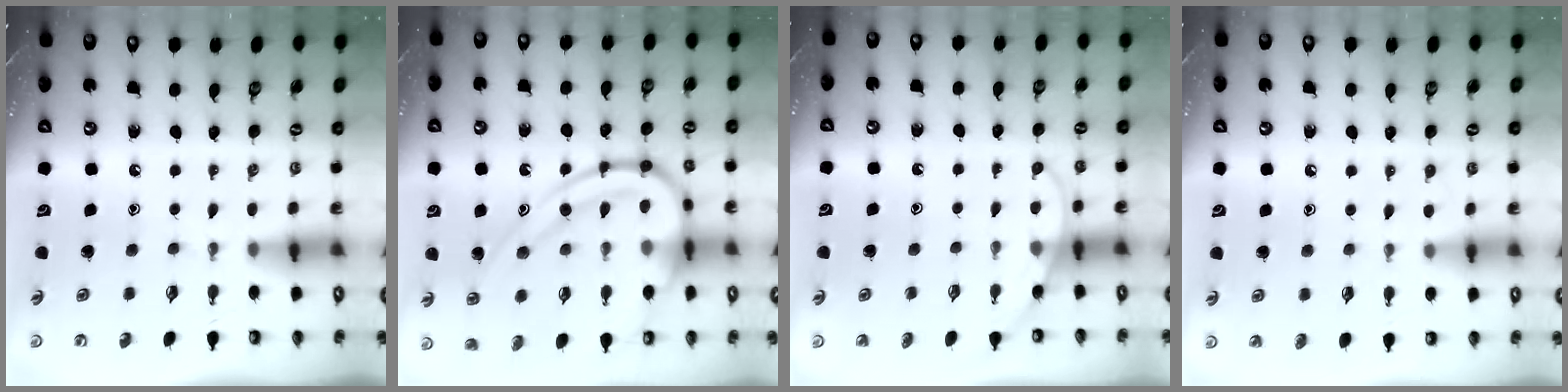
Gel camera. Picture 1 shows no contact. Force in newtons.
{"total": 18.1, "press": 18.0, "slide": 1.1}
{"total": 6.0, "press": 6.0, "slide": 0.5}
{"total": 5.1, "press": 5.1, "slide": 0.5}